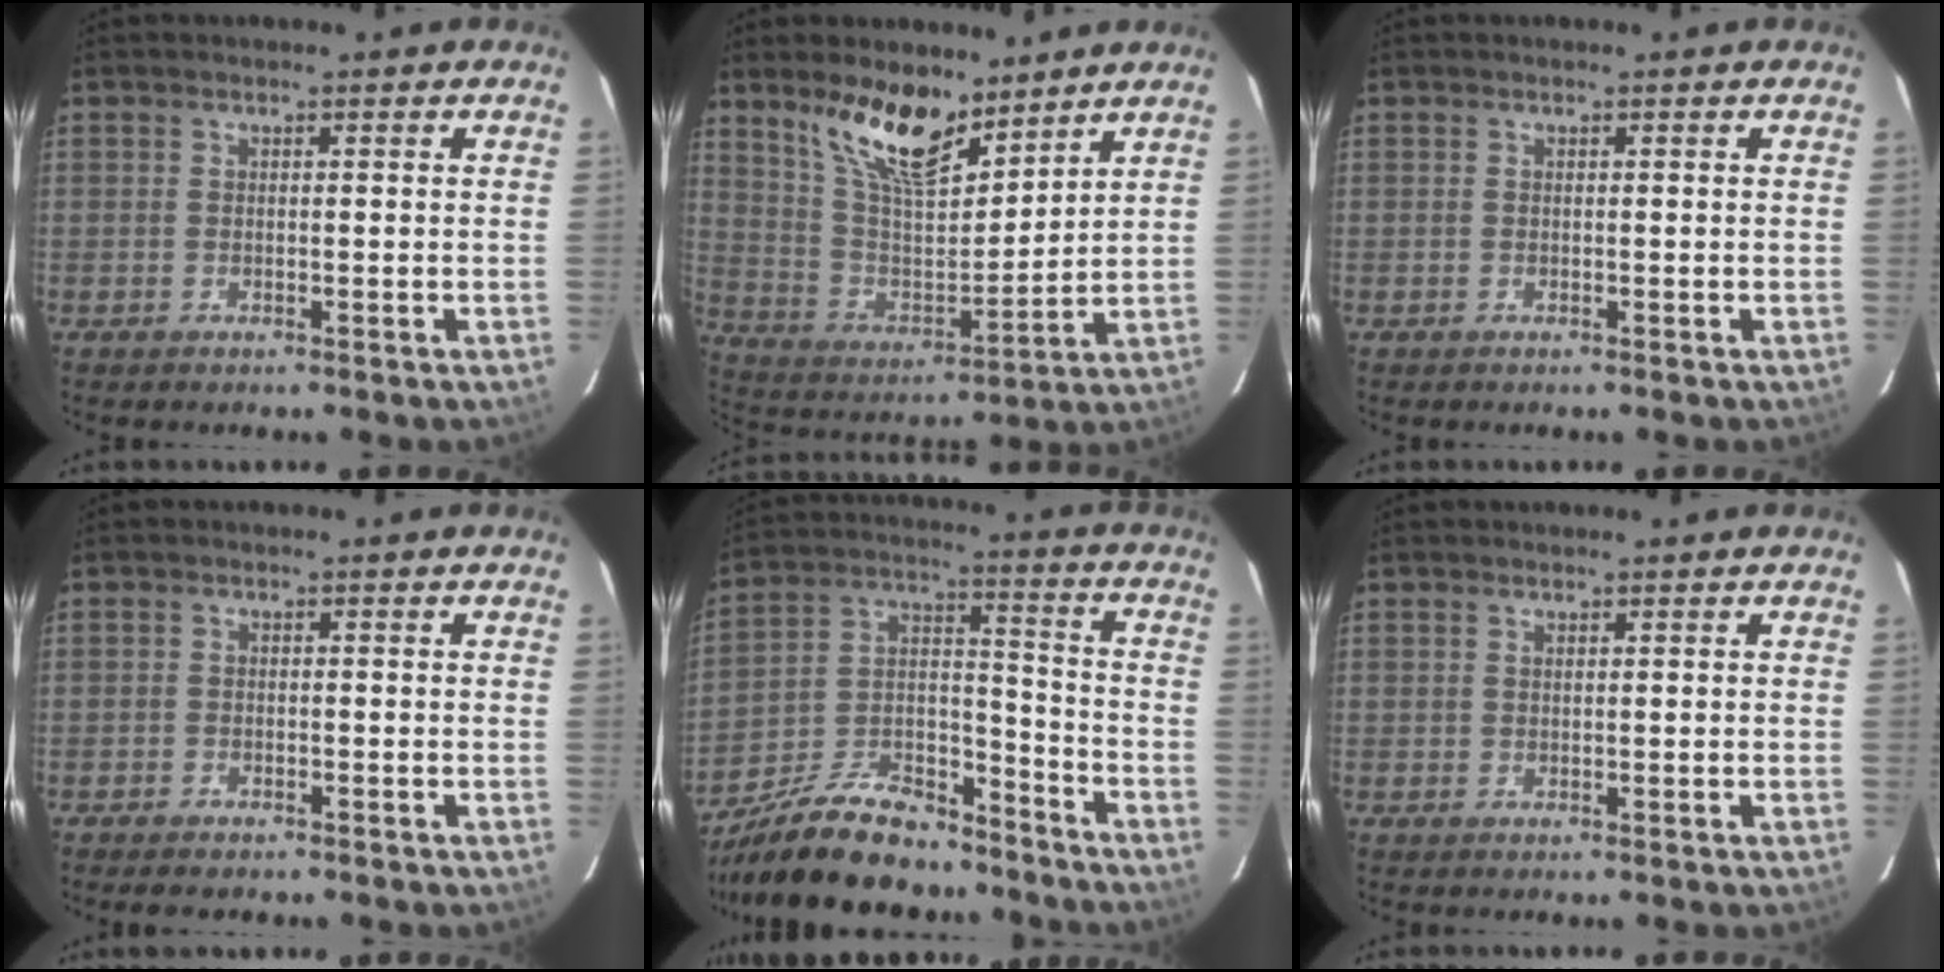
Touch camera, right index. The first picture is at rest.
{"total": 14.5, "force": [10.3, 5.2, 8.6], "torque": [-0.163, -0.004, 0.202]}
{"total": 0.0}
{"total": 2.9, "force": [-2.6, 1.0, 1.0], "torque": [-0.030, -0.004, -0.042]}
{"total": 19.2, "force": [-14.8, 8.3, 9.2], "torque": [-0.191, 0.025, -0.237]}
{"total": 0.0}